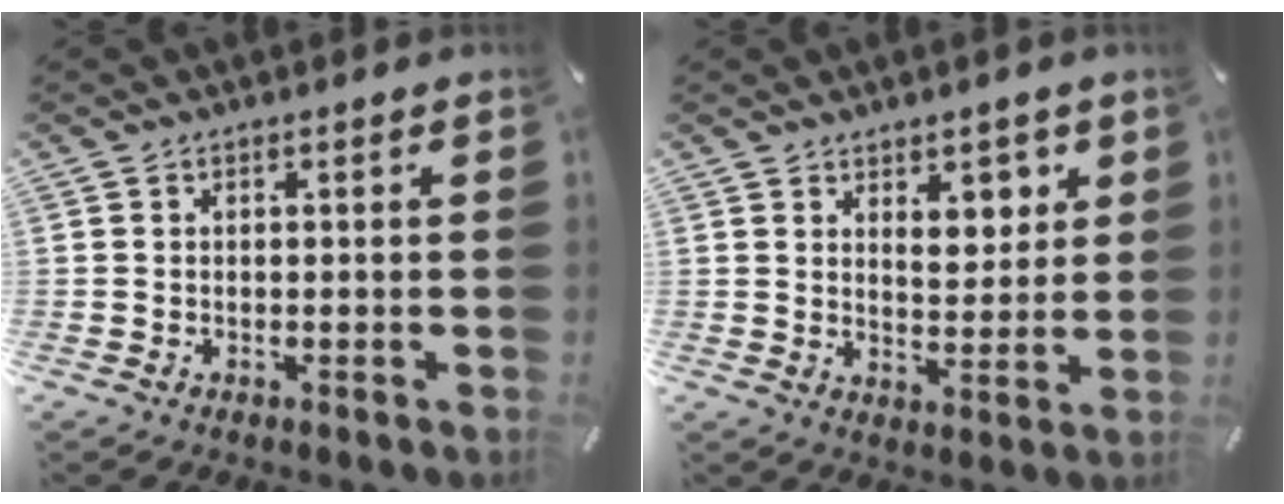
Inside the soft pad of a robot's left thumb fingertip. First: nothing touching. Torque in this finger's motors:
{"motor_torque": [0.51, -0.18, 0.33, 0.13, 0.04]}